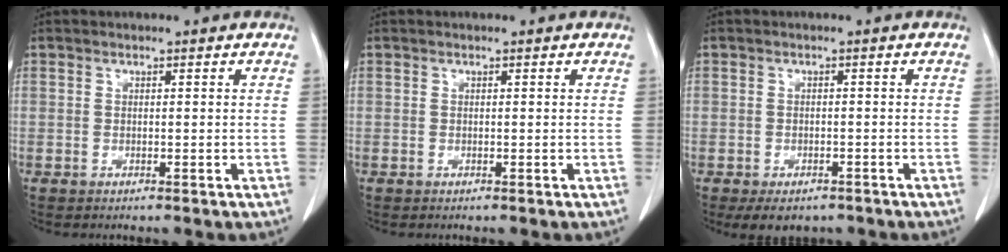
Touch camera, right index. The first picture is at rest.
{"total": 0.0}
{"total": 5.2, "force": [-3.8, 2.9, 2.0], "torque": [-0.022, -0.001, -0.049]}